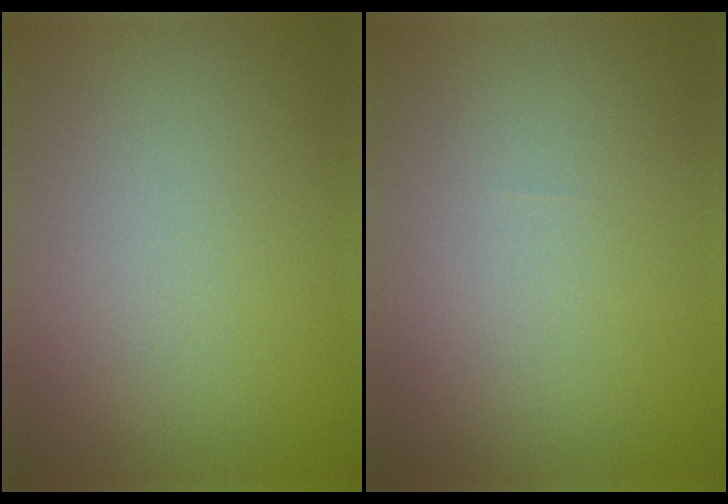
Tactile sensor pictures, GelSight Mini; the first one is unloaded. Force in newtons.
{"total": 0.0}